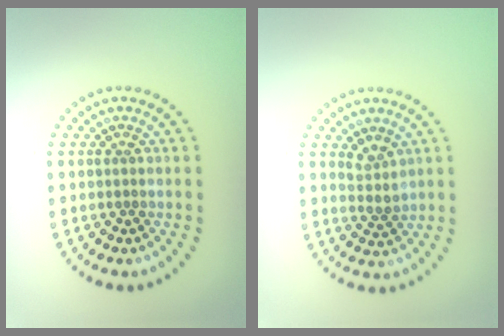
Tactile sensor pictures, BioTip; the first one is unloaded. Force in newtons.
{"total": 1.9, "press": 1.4, "slide": 1.2}